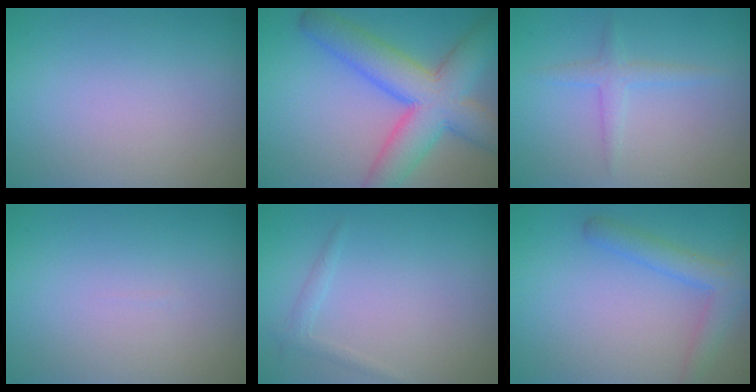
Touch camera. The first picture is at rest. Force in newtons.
{"total": 9.0, "press": 9.0, "slide": 0.3}
{"total": 1.7, "press": 1.7, "slide": 0.1}
{"total": 0.0}
{"total": 1.0, "press": 1.0, "slide": 0.1}
{"total": 2.7, "press": 2.7, "slide": 0.1}